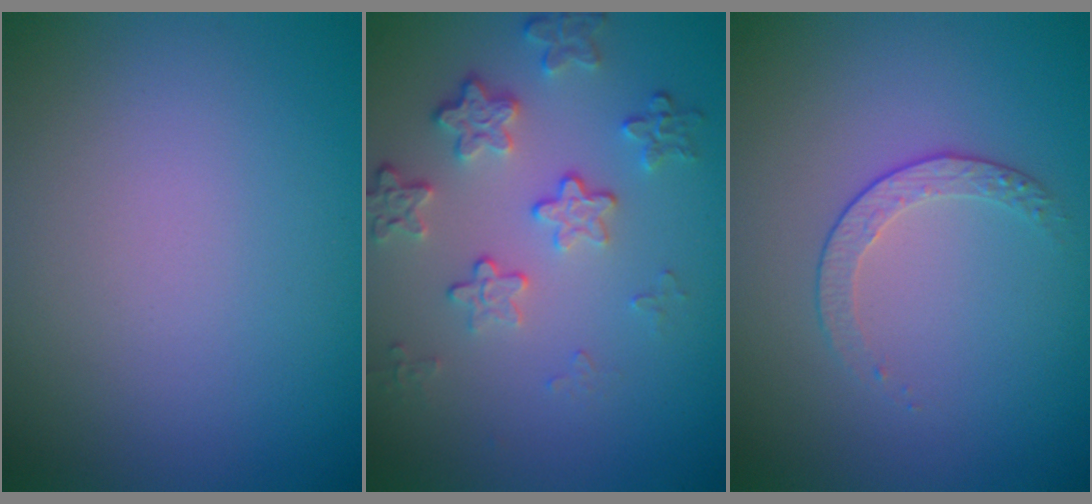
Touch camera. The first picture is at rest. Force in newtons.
{"total": 4.0, "press": 3.1, "slide": 2.5}
{"total": 1.6, "press": 1.0, "slide": 1.3}